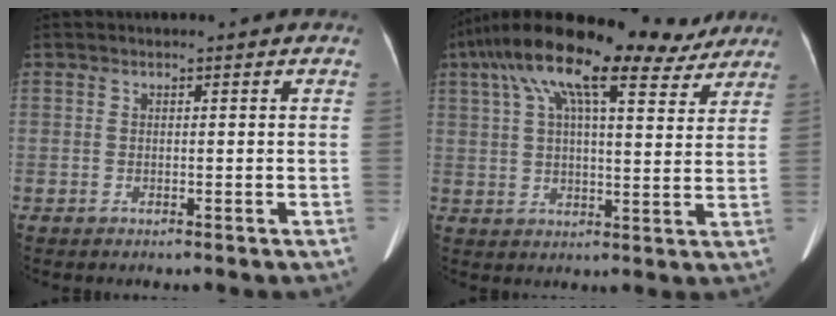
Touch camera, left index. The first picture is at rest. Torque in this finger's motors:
{"motor_torque": [1.22, -0.92, 0.93, 0.14]}